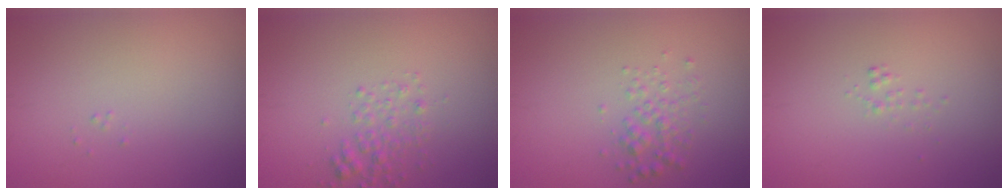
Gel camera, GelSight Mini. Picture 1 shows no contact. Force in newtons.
{"total": 2.0, "press": 2.0, "slide": 0.1}
{"total": 1.9, "press": 1.9, "slide": 0.0}
{"total": 0.5, "press": 0.5, "slide": 0.0}